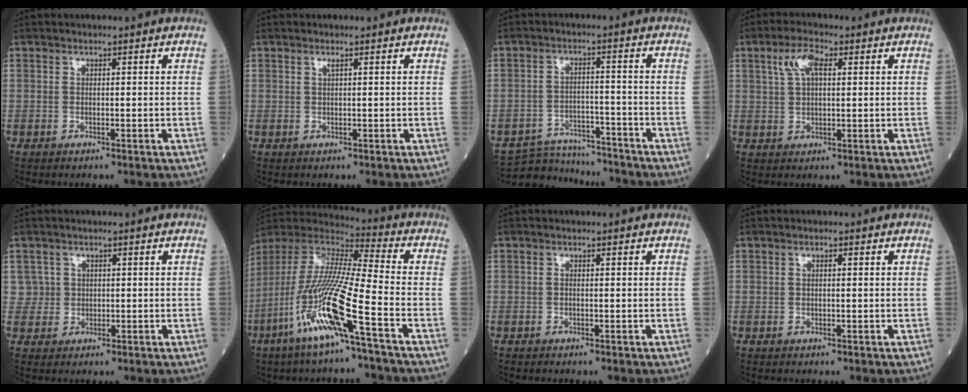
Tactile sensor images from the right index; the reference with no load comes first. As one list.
[{"total": 0.6, "force": [0.3, -0.1, 0.5], "torque": [-0.015, -0.001, 0.008]}, {"total": 9.9, "force": [-9.6, 2.3, 0.4], "torque": [-0.001, 0.015, -0.147]}, {"total": 5.2, "force": [2.2, 1.9, 4.4], "torque": [-0.093, 0.015, 0.043]}, {"total": 2.4, "force": [0.7, 2.3, -0.4], "torque": [0.023, 0.006, 0.008]}, {"total": 17.9, "force": [-7.7, 0.1, 16.2], "torque": [-0.351, -0.030, -0.158]}, {"total": 0.0}, {"total": 0.6, "force": [0.1, 0.1, 0.6], "torque": [-0.012, 0.002, 0.002]}]